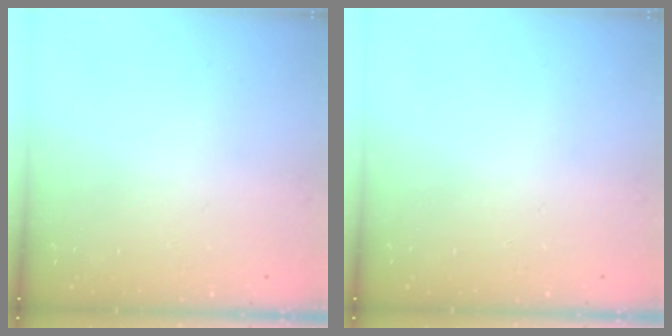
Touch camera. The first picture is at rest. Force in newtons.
{"total": 0.0}